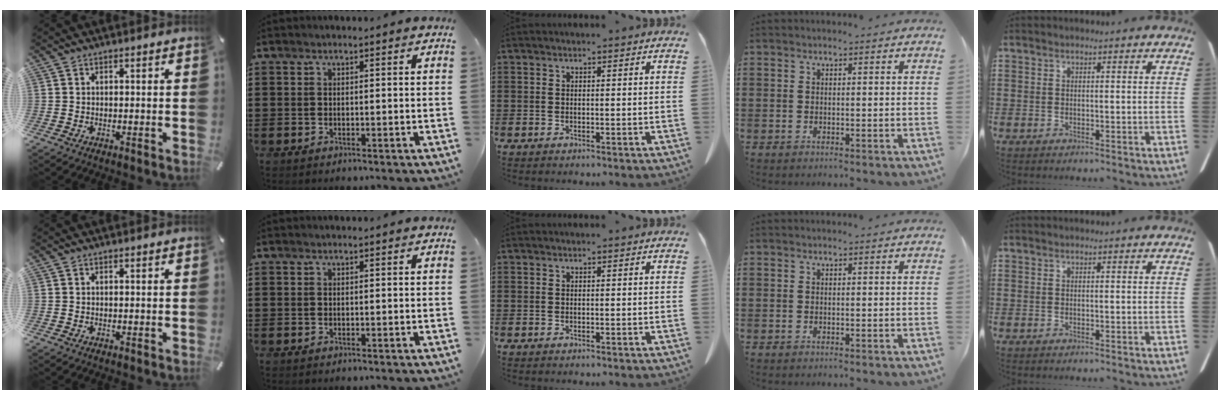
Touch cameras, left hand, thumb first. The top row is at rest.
{}